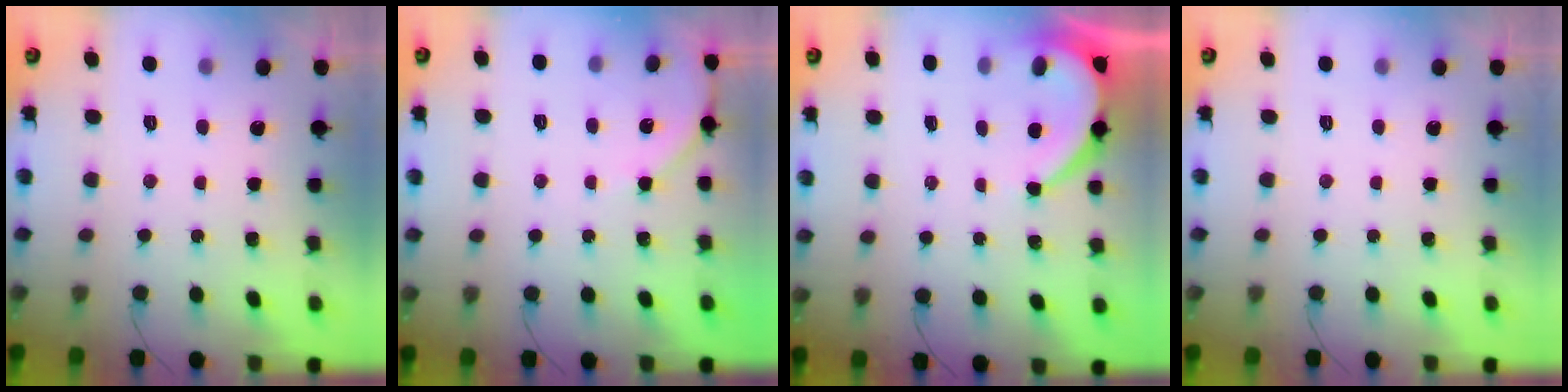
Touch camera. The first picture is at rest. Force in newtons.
{"total": 4.3, "press": 4.2, "slide": 0.7}
{"total": 5.3, "press": 5.2, "slide": 0.6}
{"total": 0.0}